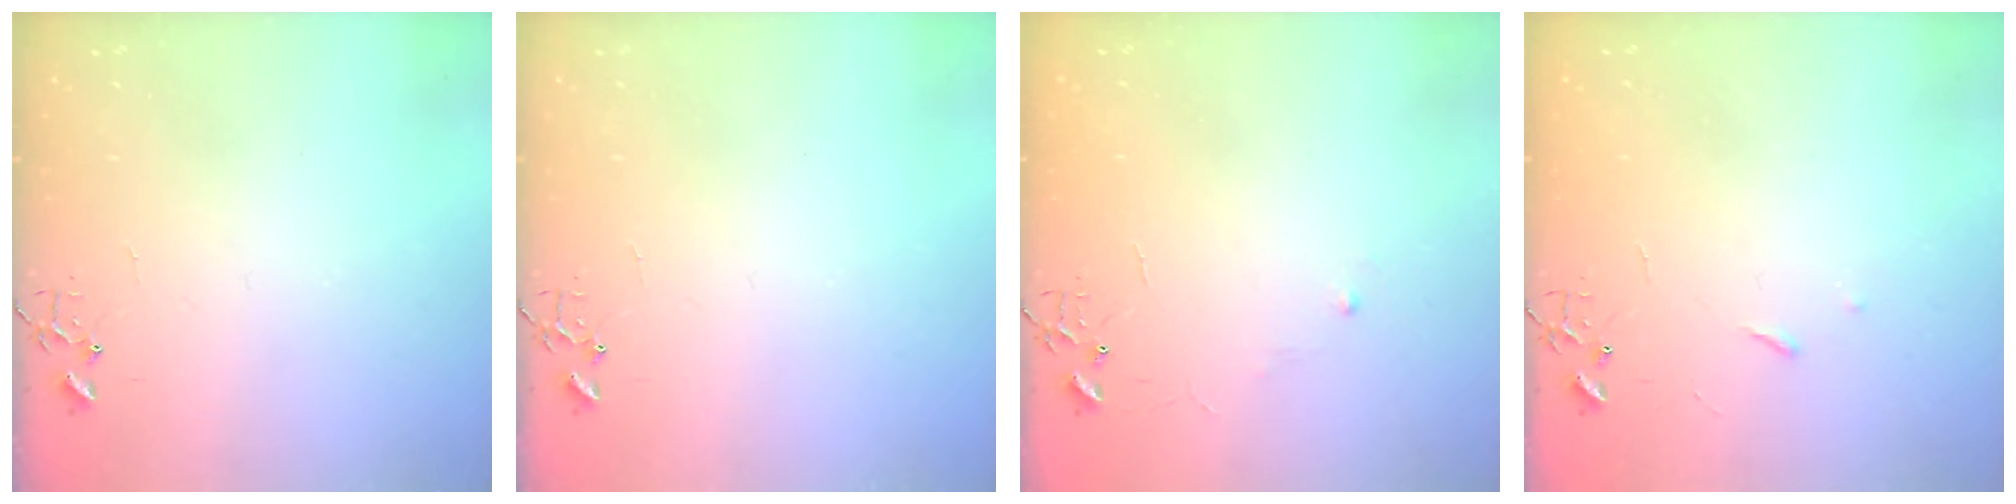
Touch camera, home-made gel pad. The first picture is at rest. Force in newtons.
{"total": 0.0}
{"total": 4.4, "press": 4.4, "slide": 0.6}
{"total": 2.9, "press": 2.8, "slide": 0.5}